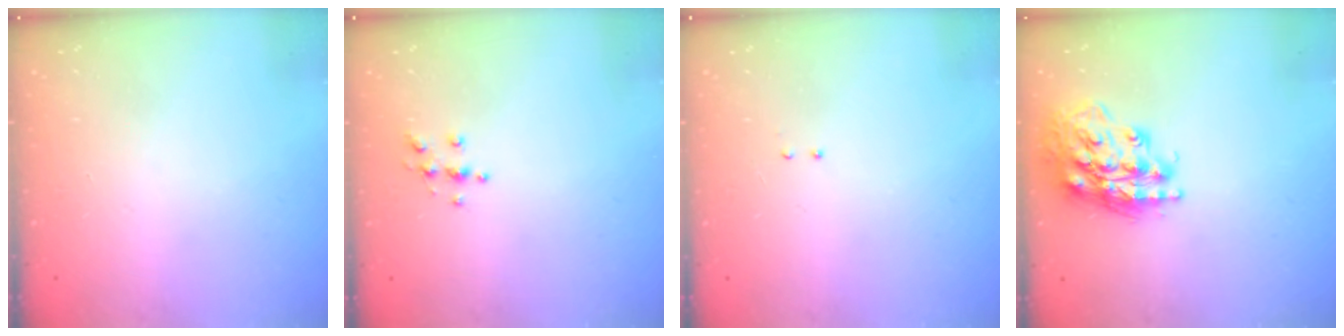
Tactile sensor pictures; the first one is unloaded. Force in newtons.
{"total": 4.2, "press": 4.2, "slide": 0.3}
{"total": 2.1, "press": 2.0, "slide": 0.6}
{"total": 17.9, "press": 17.8, "slide": 1.9}